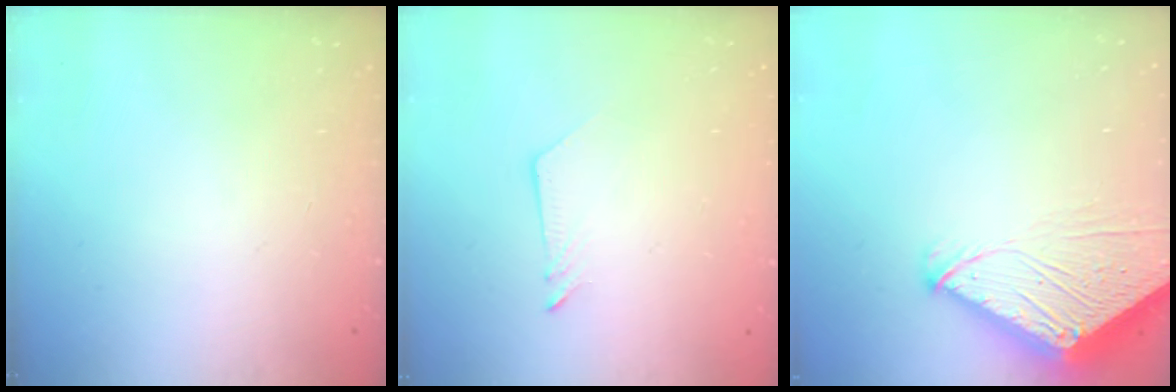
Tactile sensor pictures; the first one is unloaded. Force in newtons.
{"total": 2.6, "press": 2.6, "slide": 0.3}
{"total": 7.1, "press": 7.1, "slide": 0.8}